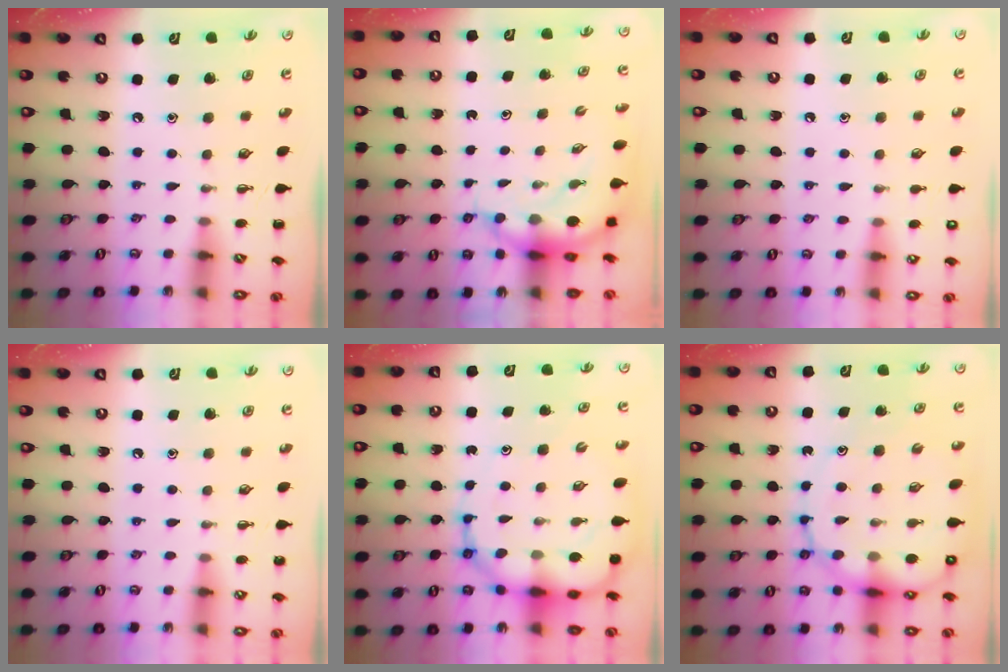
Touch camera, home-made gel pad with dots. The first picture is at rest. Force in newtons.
{"total": 6.6, "press": 6.5, "slide": 1.4}
{"total": 6.7, "press": 6.3, "slide": 2.3}
{"total": 3.7, "press": 3.5, "slide": 1.3}
{"total": 14.3, "press": 13.7, "slide": 3.8}
{"total": 16.0, "press": 15.6, "slide": 3.4}